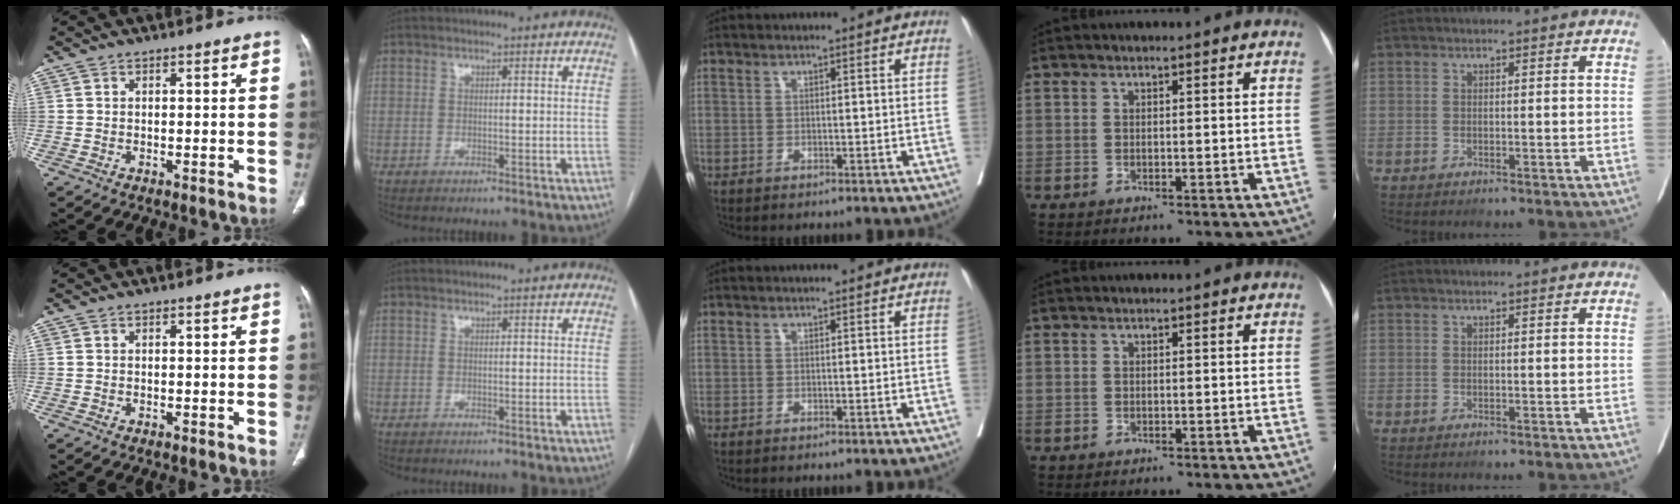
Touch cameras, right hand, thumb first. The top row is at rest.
{}